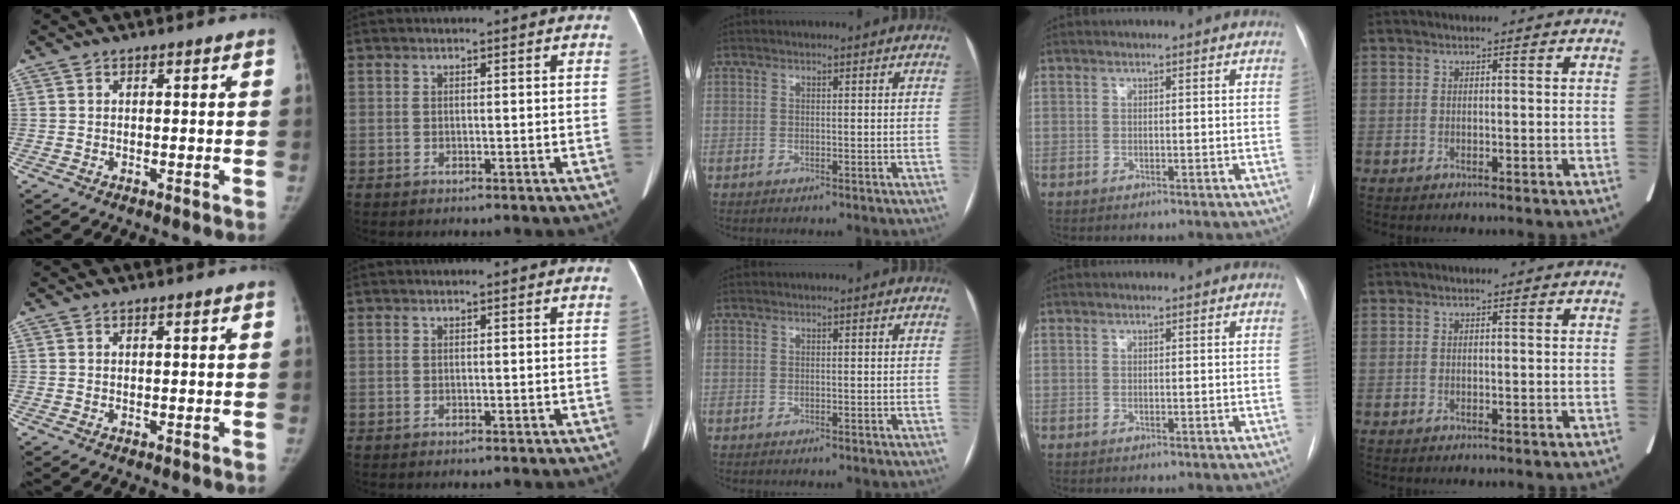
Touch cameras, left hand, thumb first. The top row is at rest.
{}